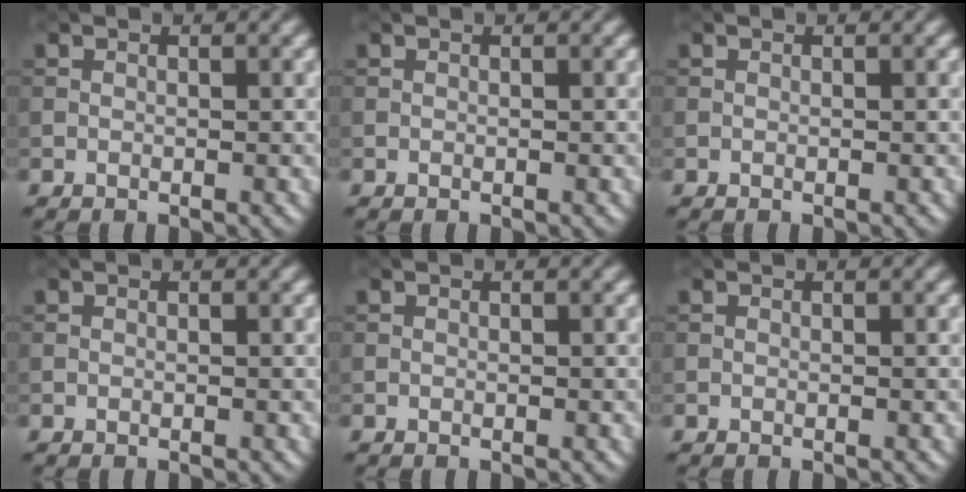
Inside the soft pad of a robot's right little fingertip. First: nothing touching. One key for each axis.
{"total": 0.0}
{"total": 0.0}
{"total": 0.0}
{"total": 0.0}
{"total": 0.0}